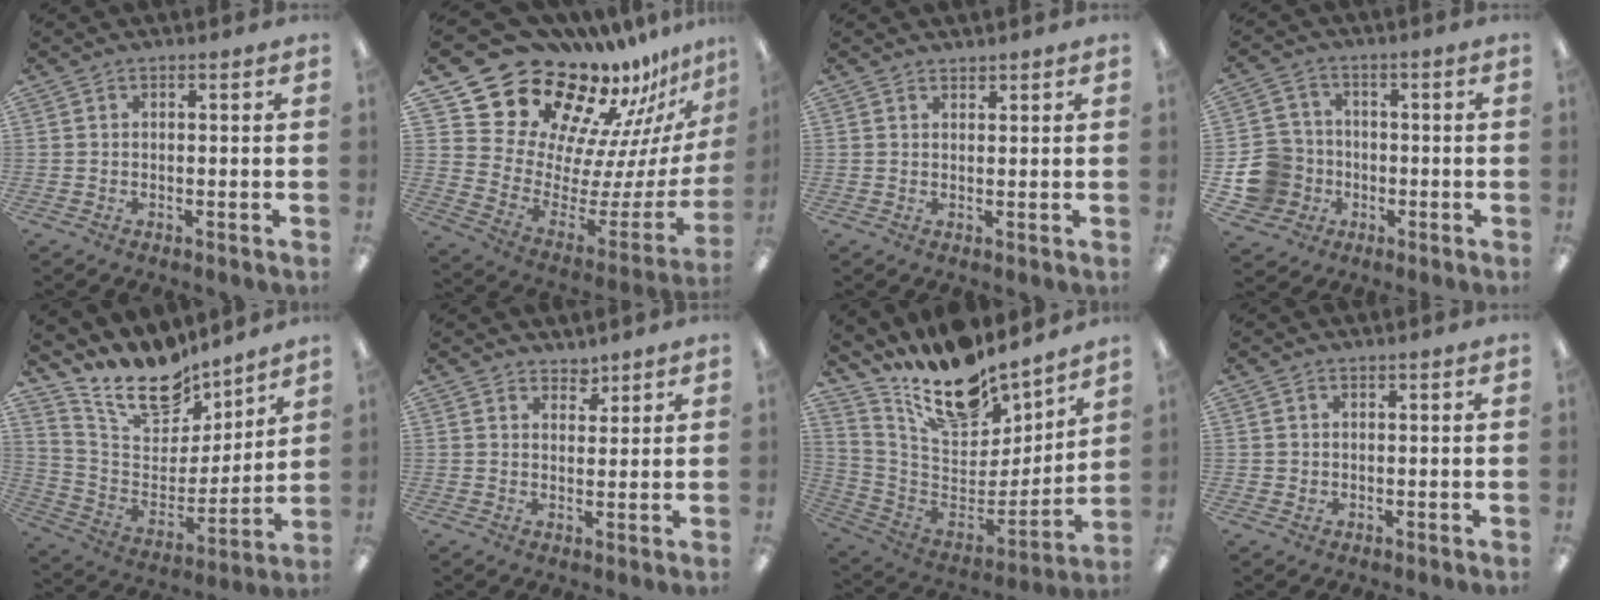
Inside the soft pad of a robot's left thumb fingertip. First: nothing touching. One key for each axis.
{"total": 23.9, "fx": 19.3, "fy": 12.5, "fz": 6.5, "tx": -0.087, "ty": -0.174, "tz": 0.377}
{"total": 1.2, "fx": 1.2, "fy": 0.2, "fz": -0.1, "tx": 0.000, "ty": -0.003, "tz": 0.024}
{"total": 11.1, "fx": -2.9, "fy": 10.3, "fz": 3.2, "tx": -0.083, "ty": 0.031, "tz": -0.044}
{"total": 16.9, "fx": 13.9, "fy": 7.2, "fz": 6.2, "tx": -0.132, "ty": -0.096, "tz": 0.250}
{"total": 3.1, "fx": 2.8, "fy": 1.3, "fz": 0.3, "tx": 0.007, "ty": -0.021, "tz": 0.051}
{"total": 18.0, "fx": 14.3, "fy": 7.5, "fz": 8.1, "tx": -0.145, "ty": -0.113, "tz": 0.251}
{"total": 1.2, "fx": 0.6, "fy": 1.0, "fz": 0.0, "tx": -0.001, "ty": 0.003, "tz": 0.011}